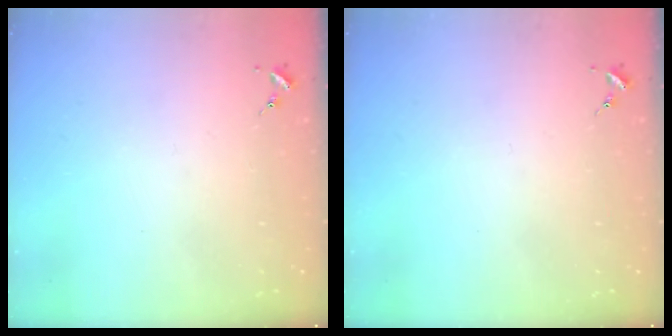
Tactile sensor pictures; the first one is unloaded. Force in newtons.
{"total": 0.0}